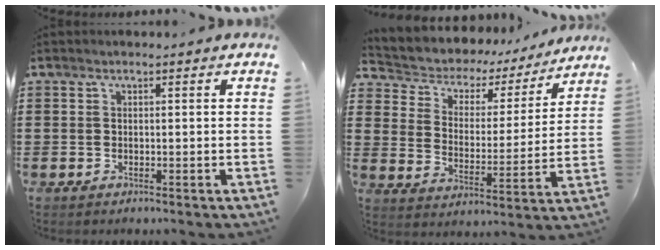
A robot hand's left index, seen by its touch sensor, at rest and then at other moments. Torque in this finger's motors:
{"motor_torque": [1.11, -1.03, 0.31, 0.08]}